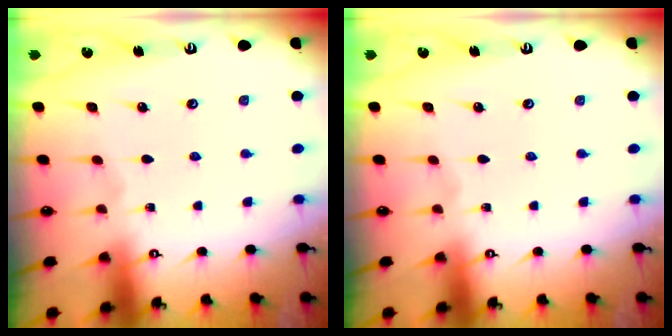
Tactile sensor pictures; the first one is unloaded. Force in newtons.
{"total": 0.0}